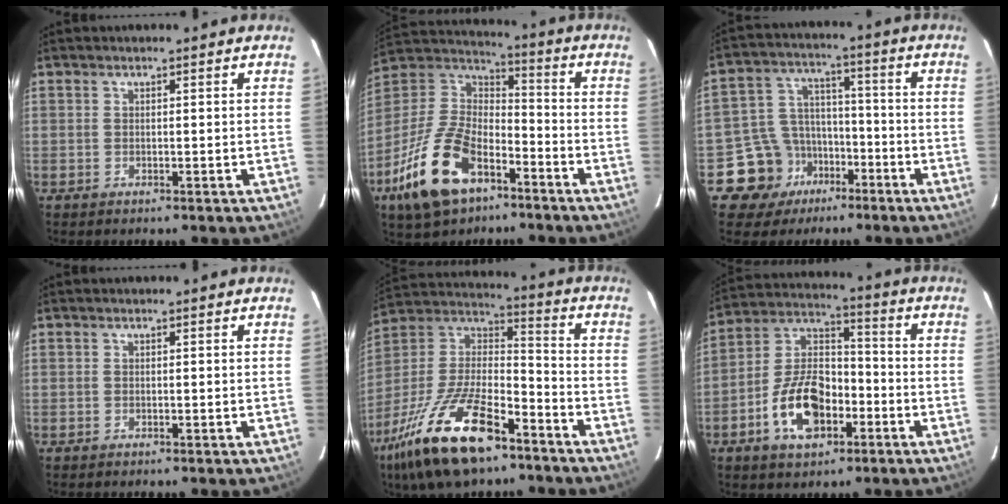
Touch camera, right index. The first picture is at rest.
{"total": 20.8, "force": [-11.1, 11.3, 13.5], "torque": [-0.300, -0.006, -0.199]}
{"total": 10.7, "force": [-6.4, 8.4, 1.6], "torque": [-0.054, 0.042, -0.099]}
{"total": 0.0}
{"total": 23.7, "force": [-14.5, 9.2, 16.3], "torque": [-0.334, -0.022, -0.259]}
{"total": 14.2, "force": [-6.0, 8.2, 9.9], "torque": [-0.196, 0.022, -0.099]}